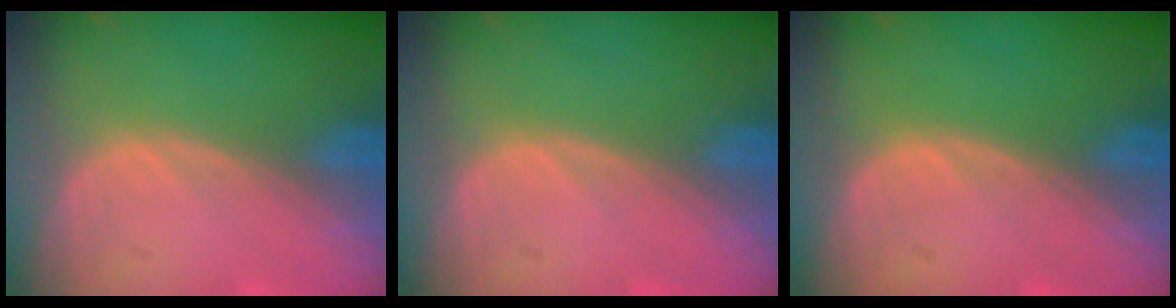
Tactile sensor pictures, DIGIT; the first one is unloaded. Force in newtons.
{"total": 0.0}
{"total": 0.0}